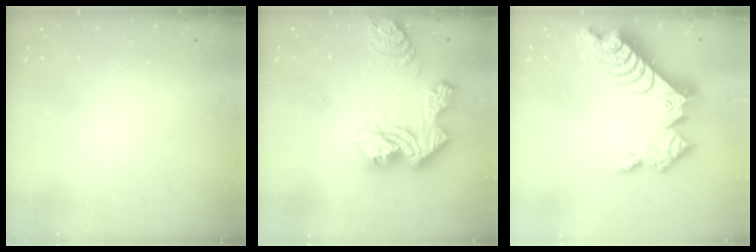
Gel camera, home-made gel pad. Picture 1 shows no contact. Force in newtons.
{"total": 20.1, "press": 20.0, "slide": 1.8}
{"total": 15.0, "press": 15.0, "slide": 1.4}